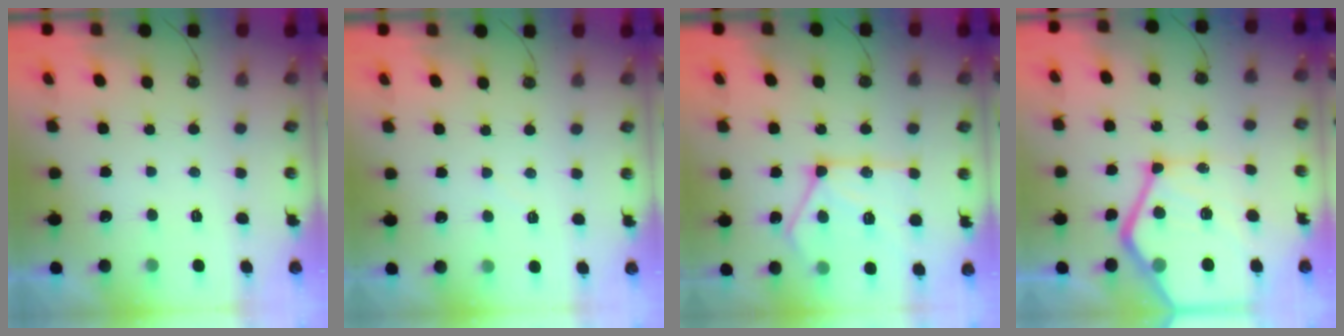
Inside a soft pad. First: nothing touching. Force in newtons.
{"total": 3.3, "press": 3.2, "slide": 0.5}
{"total": 17.3, "press": 17.2, "slide": 1.9}
{"total": 25.3, "press": 25.2, "slide": 2.8}